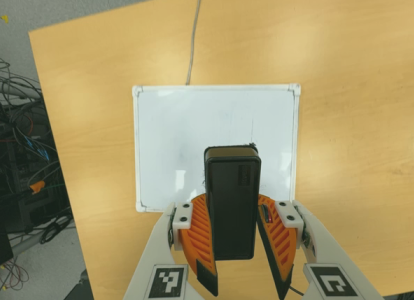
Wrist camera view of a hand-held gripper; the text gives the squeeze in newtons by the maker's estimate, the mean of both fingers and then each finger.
{"total": 9.9, "left": 9.7, "right": 10.1}